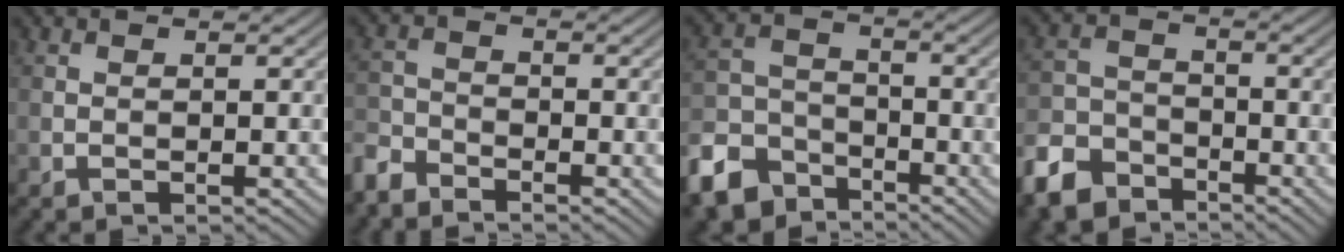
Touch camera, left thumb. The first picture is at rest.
{"total": 3.8, "force": [-3.4, 1.2, 1.0], "torque": [-0.023, -0.008, -0.085]}
{"total": 9.4, "force": [-6.6, 5.6, 3.7], "torque": [-0.094, -0.016, -0.141]}
{"total": 7.3, "force": [-5.4, 4.1, 2.8], "torque": [-0.070, -0.009, -0.123]}